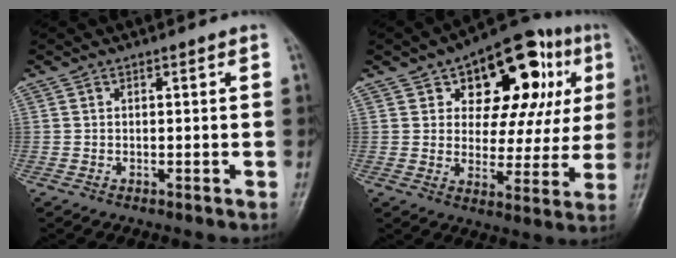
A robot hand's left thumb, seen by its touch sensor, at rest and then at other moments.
{"total": 20.7, "force": [8.0, 11.9, 14.9], "torque": [-0.143, 0.008, 0.107]}